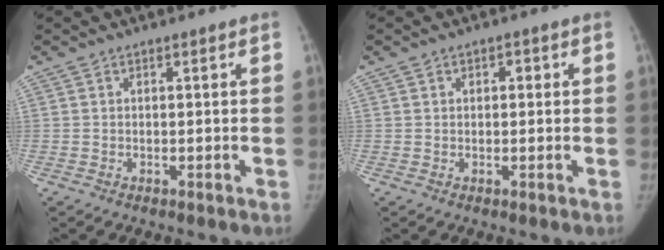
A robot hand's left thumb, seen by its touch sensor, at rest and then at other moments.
{"total": 1.5, "force": [0.4, 1.2, 0.9], "torque": [-0.005, 0.002, 0.003]}